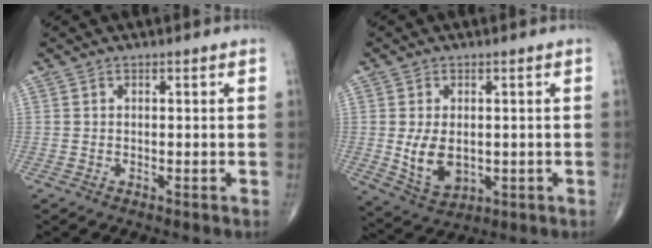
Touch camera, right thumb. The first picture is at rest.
{"total": 7.7, "force": [-0.4, 5.1, 5.8], "torque": [-0.091, -0.012, 0.008]}